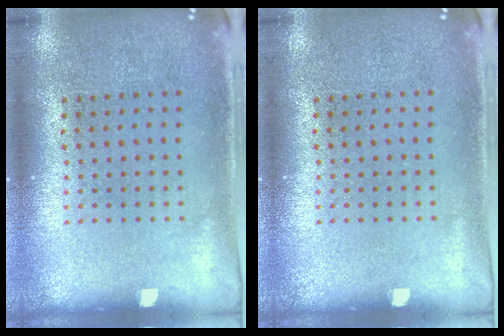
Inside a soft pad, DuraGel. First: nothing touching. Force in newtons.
{"total": 0.0}